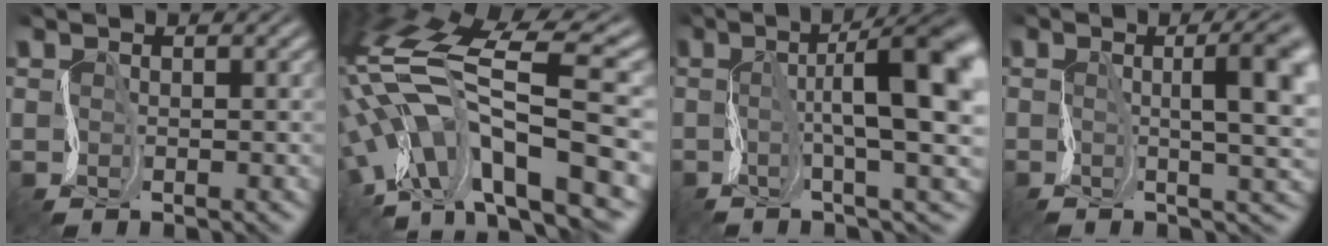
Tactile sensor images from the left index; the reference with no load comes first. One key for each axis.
{"total": 15.1, "fx": -2.3, "fy": 6.2, "fz": 13.6, "tx": -0.264, "ty": 0.029, "tz": -0.037}
{"total": 13.8, "fx": 1.5, "fy": 3.3, "fz": 13.3, "tx": -0.181, "ty": 0.008, "tz": 0.025}
{"total": 8.5, "fx": 0.6, "fy": 2.5, "fz": 8.1, "tx": -0.092, "ty": 0.012, "tz": 0.004}